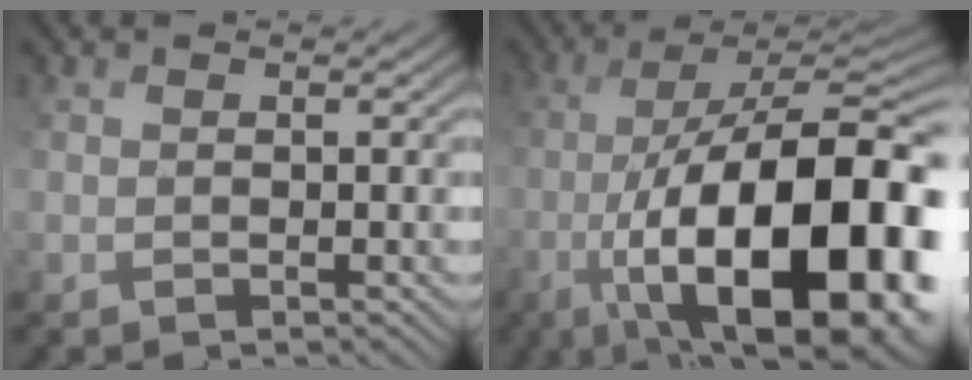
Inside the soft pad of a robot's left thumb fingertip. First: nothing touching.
{"total": 22.0, "force": [-7.0, 8.5, 19.1], "torque": [-0.287, -0.017, -0.103]}